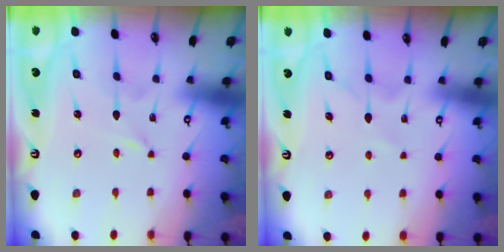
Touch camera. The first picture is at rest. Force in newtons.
{"total": 7.0, "press": 6.9, "slide": 0.6}